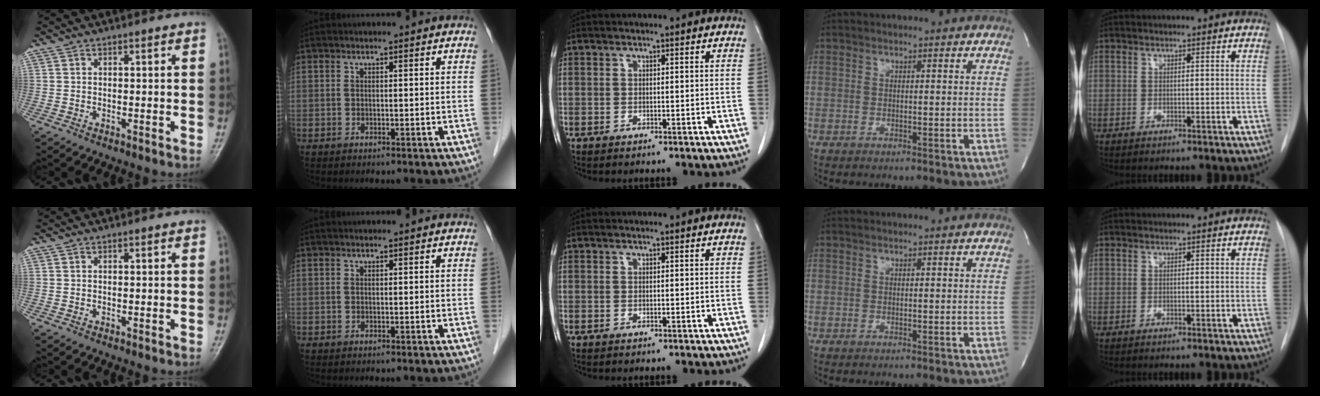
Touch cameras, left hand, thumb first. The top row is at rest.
{}